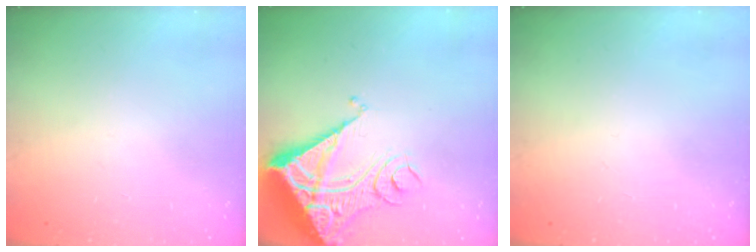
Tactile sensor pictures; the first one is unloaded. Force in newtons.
{"total": 13.8, "press": 13.7, "slide": 1.9}
{"total": 0.0}